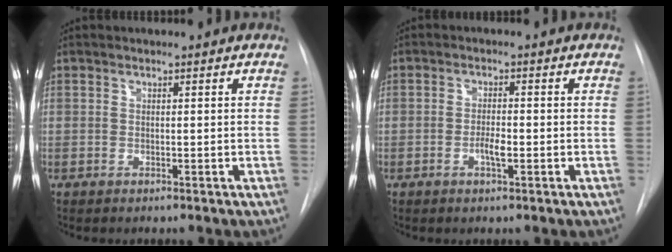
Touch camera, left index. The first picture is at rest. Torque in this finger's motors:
{"motor_torque": [0.36, 0.22, 0.07, 0.02]}